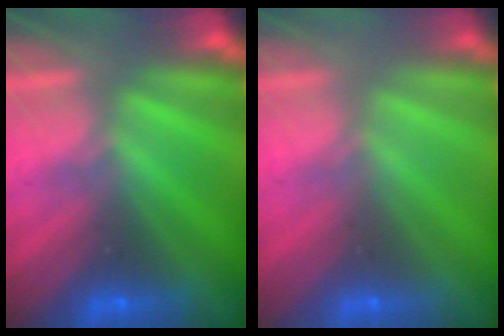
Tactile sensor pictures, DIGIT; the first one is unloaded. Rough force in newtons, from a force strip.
{"total": 3.3}